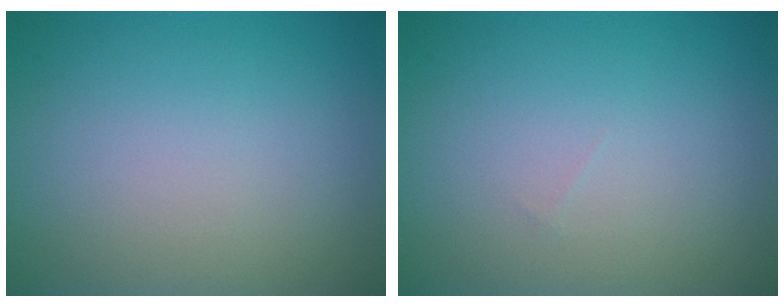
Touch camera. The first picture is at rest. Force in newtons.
{"total": 0.0}